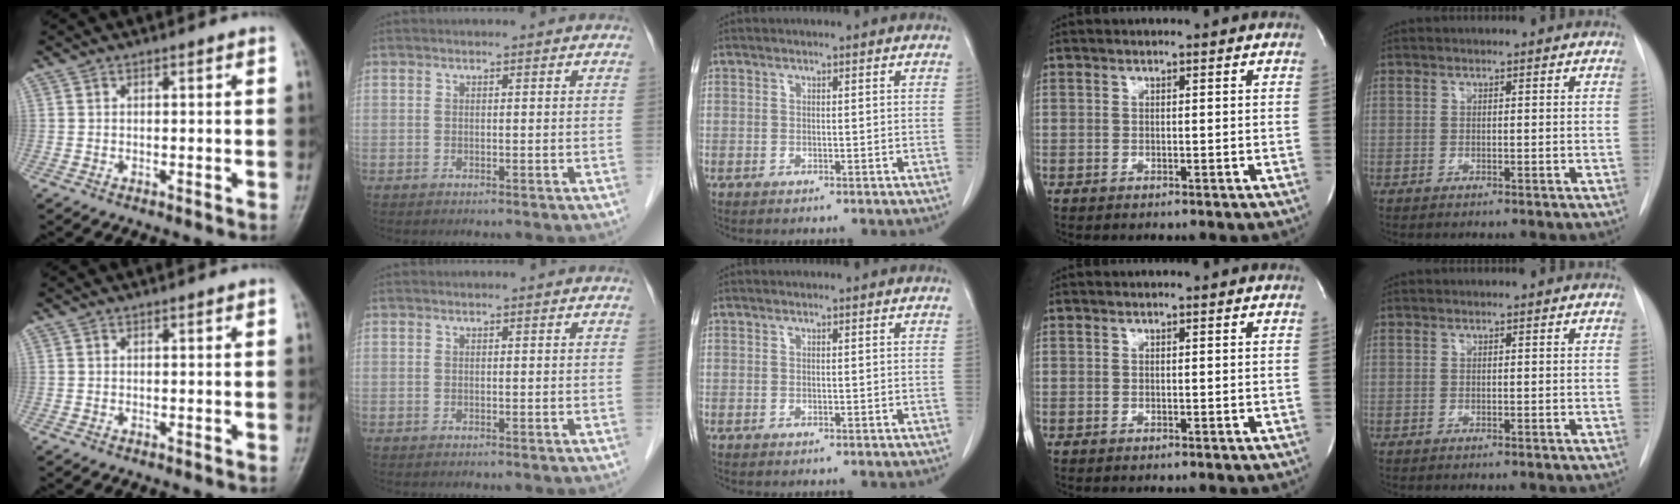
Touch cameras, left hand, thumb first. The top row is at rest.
{}